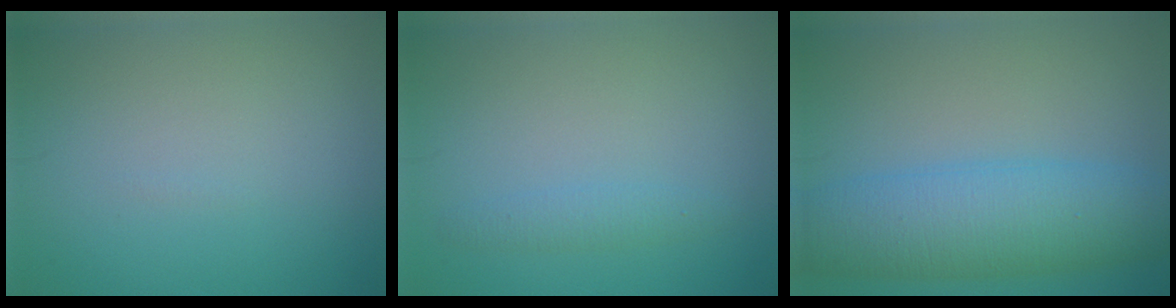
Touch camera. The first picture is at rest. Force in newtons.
{"total": 1.5, "press": 1.5, "slide": 0.1}
{"total": 8.8, "press": 8.8, "slide": 0.2}